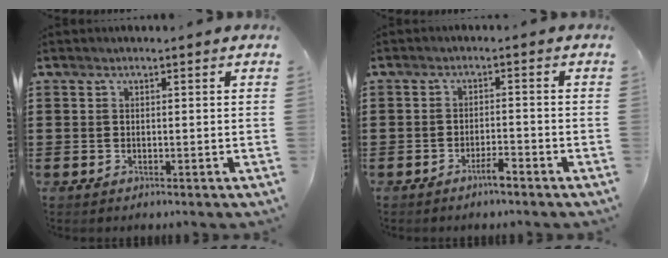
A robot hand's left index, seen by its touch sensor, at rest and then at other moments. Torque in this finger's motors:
{"motor_torque": [0.08, 0.08, 0.01, 0.04]}